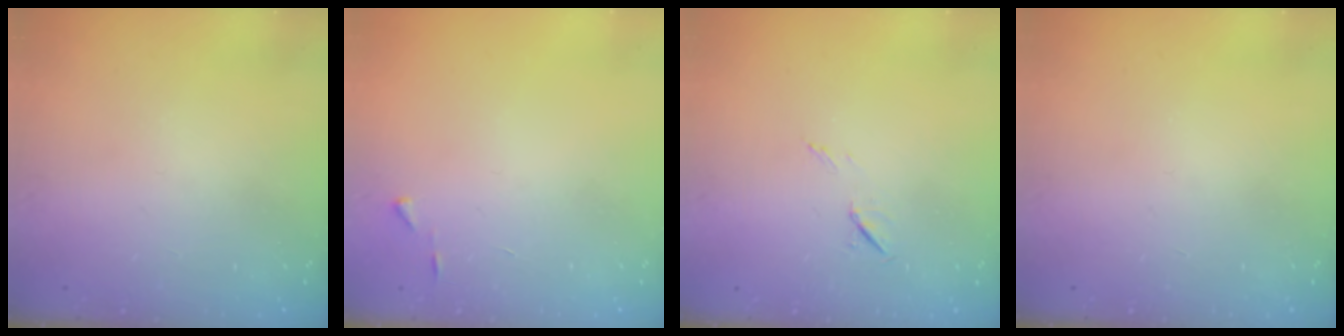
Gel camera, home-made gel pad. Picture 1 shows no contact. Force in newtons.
{"total": 2.7, "press": 2.7, "slide": 0.3}
{"total": 5.5, "press": 5.3, "slide": 1.5}
{"total": 0.0}